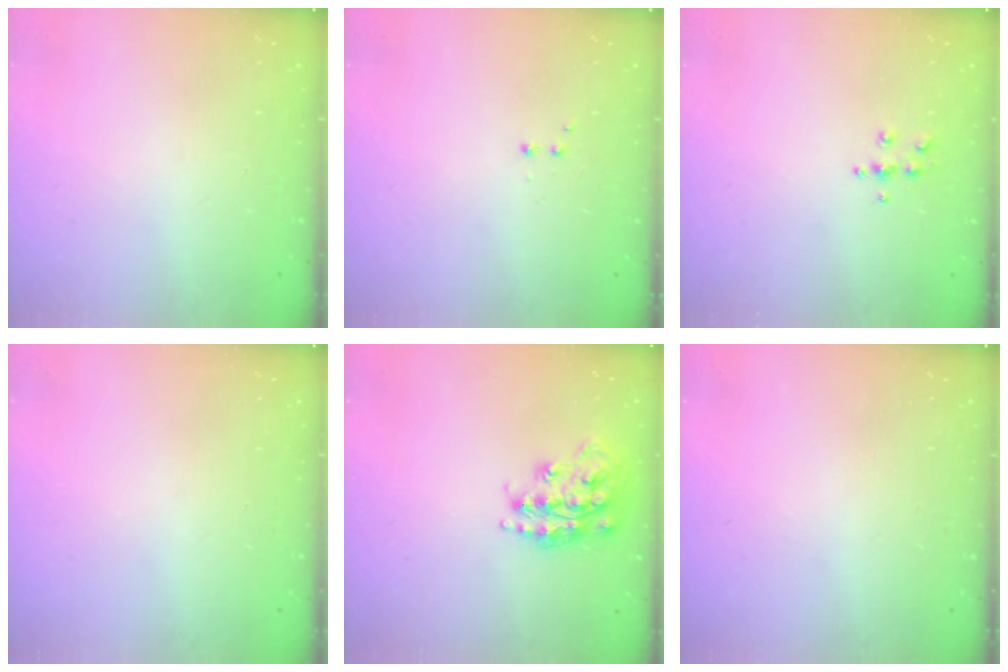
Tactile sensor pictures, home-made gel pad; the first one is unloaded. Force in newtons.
{"total": 1.9, "press": 1.8, "slide": 0.5}
{"total": 5.6, "press": 5.6, "slide": 0.4}
{"total": 0.0}
{"total": 17.1, "press": 17.1, "slide": 1.0}
{"total": 0.0}